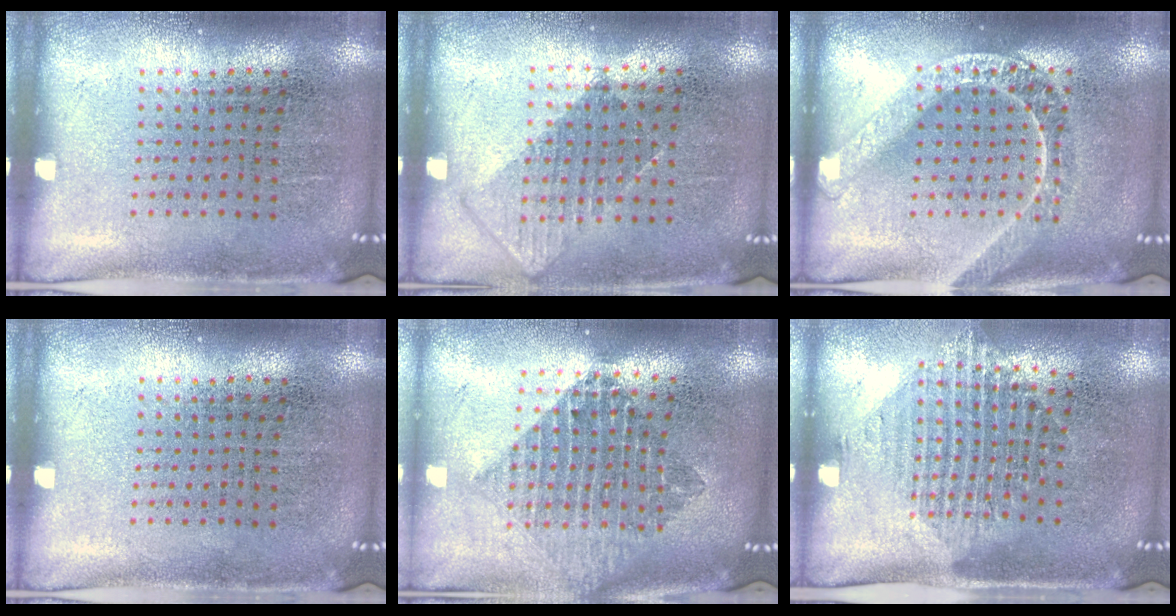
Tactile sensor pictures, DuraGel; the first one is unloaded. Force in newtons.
{"total": 0.8, "press": 0.7, "slide": 0.4}
{"total": 1.6, "press": 1.6, "slide": 0.1}
{"total": 0.0}
{"total": 2.1, "press": 1.6, "slide": 1.3}
{"total": 1.5, "press": 1.2, "slide": 0.9}